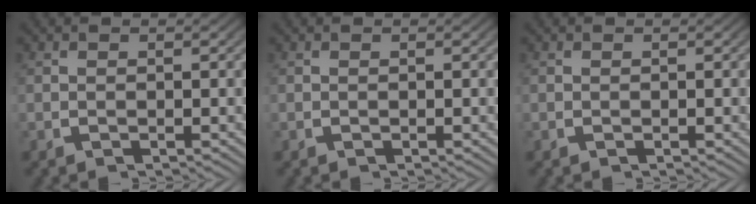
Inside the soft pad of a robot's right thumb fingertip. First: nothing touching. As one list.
[{"total": 0.0}, {"total": 0.0}]